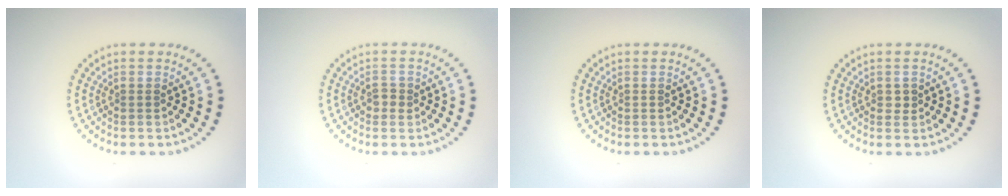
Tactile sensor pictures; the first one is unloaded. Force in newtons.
{"total": 1.1, "press": 1.1, "slide": 0.3}
{"total": 0.0}
{"total": 0.7, "press": 0.7, "slide": 0.1}